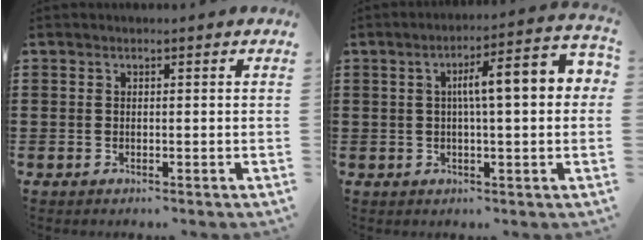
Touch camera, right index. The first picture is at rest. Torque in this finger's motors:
{"motor_torque": [1.17, -0.81, 0.71, 0.20]}